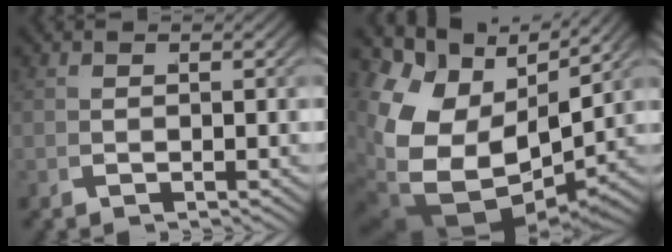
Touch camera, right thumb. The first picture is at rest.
{"total": 15.0, "force": [-0.2, 9.6, 11.5], "torque": [-0.255, -0.066, 0.039]}